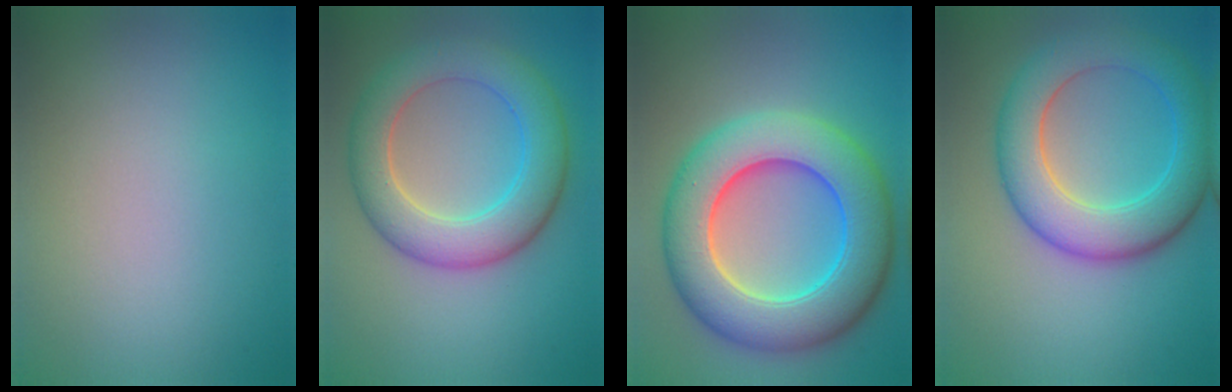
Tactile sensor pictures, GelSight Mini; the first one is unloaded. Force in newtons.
{"total": 6.8, "press": 6.8, "slide": 0.2}
{"total": 10.9, "press": 10.9, "slide": 0.0}
{"total": 7.3, "press": 7.3, "slide": 0.2}